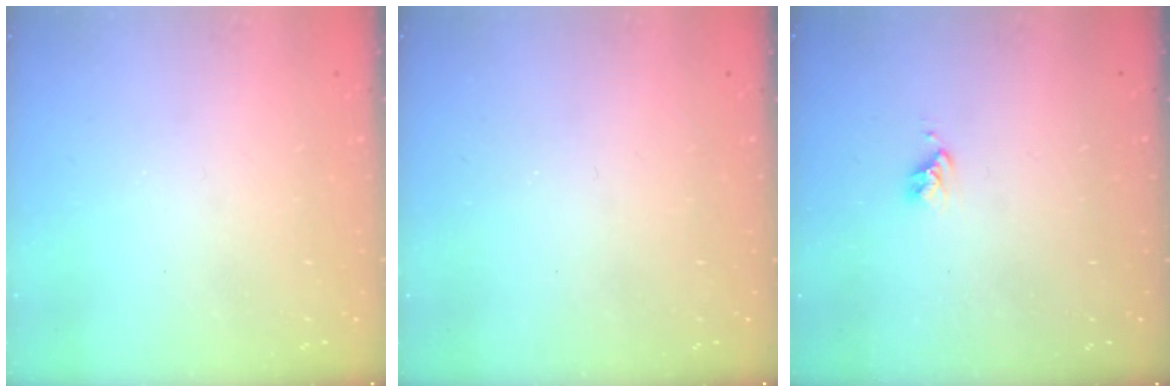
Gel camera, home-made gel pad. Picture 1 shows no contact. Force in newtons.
{"total": 0.0}
{"total": 2.7, "press": 2.6, "slide": 0.4}